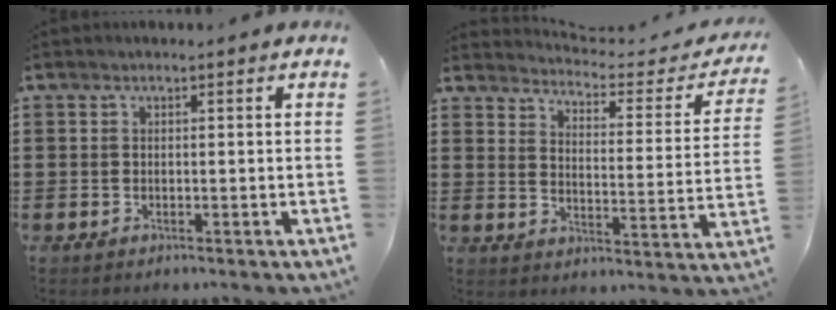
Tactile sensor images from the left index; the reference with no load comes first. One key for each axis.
{"total": 3.3, "fx": 3.2, "fy": 0.0, "fz": 0.8, "tx": -0.031, "ty": -0.033, "tz": 0.046}